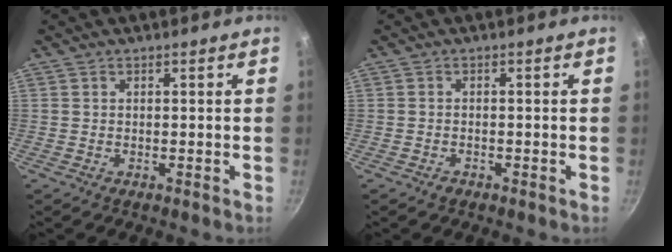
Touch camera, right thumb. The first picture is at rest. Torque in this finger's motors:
{"motor_torque": [-0.22, 0.00, -0.50, 0.03, -0.02]}